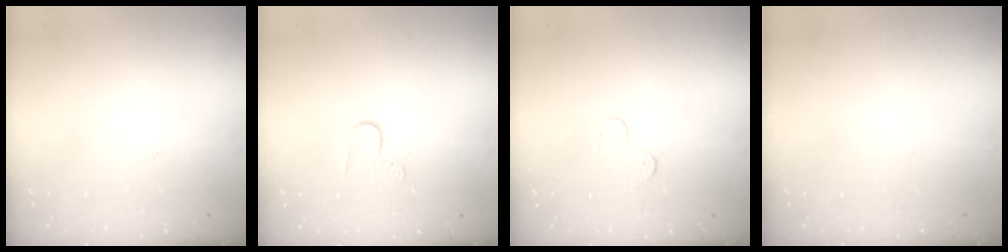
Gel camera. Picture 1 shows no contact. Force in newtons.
{"total": 6.0, "press": 6.0, "slide": 0.5}
{"total": 3.9, "press": 3.9, "slide": 0.4}
{"total": 0.0}